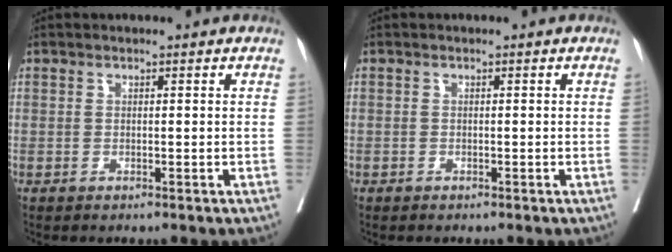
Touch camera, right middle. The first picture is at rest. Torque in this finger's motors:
{"motor_torque": [1.05, -1.08, -0.41, -0.21]}